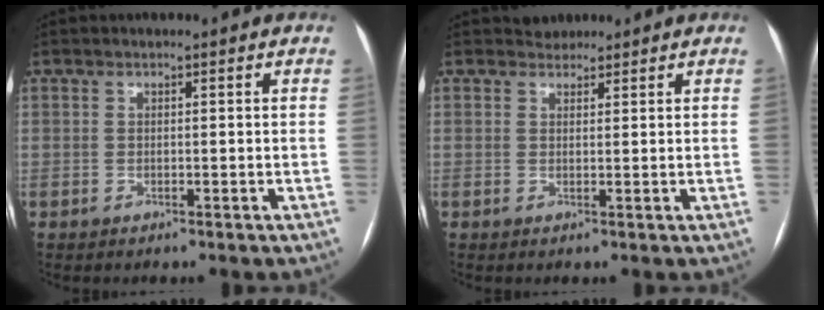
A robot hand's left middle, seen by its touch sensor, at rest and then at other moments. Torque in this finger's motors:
{"motor_torque": [0.00, 0.00, -0.02, -0.01]}